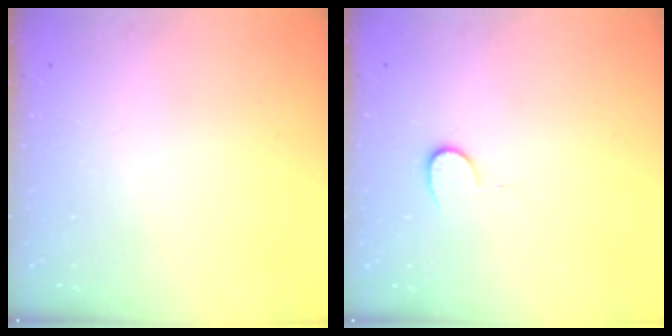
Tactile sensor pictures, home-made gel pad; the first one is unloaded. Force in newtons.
{"total": 4.0, "press": 4.0, "slide": 0.4}